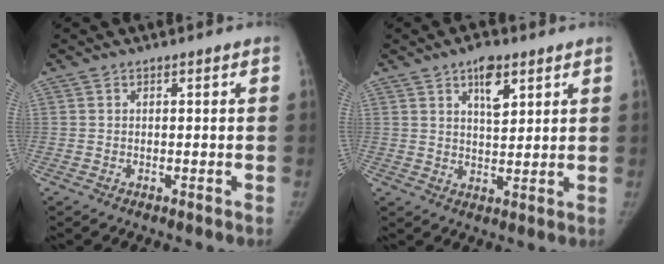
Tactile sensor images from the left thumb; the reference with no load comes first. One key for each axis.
{"total": 6.3, "fx": 3.4, "fy": 2.9, "fz": 4.5, "tx": -0.056, "ty": -0.017, "tz": 0.053}